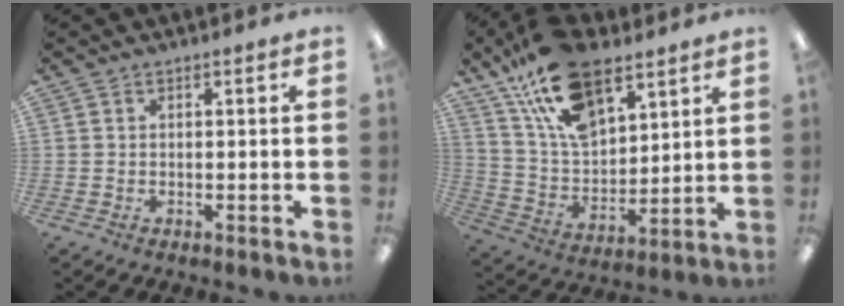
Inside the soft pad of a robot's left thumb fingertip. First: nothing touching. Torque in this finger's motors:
{"motor_torque": [0.14, 0.63, 1.21, -1.56, 0.29]}